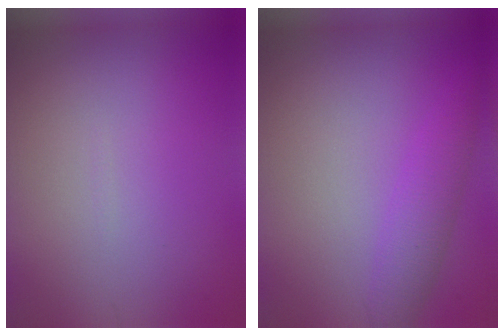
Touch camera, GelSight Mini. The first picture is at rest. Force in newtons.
{"total": 2.7, "press": 2.7, "slide": 0.1}